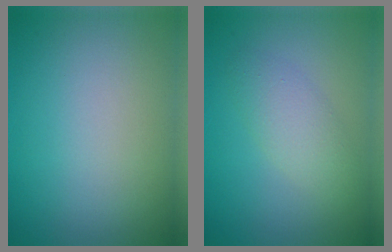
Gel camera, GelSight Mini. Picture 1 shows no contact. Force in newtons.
{"total": 2.5, "press": 2.5, "slide": 0.2}